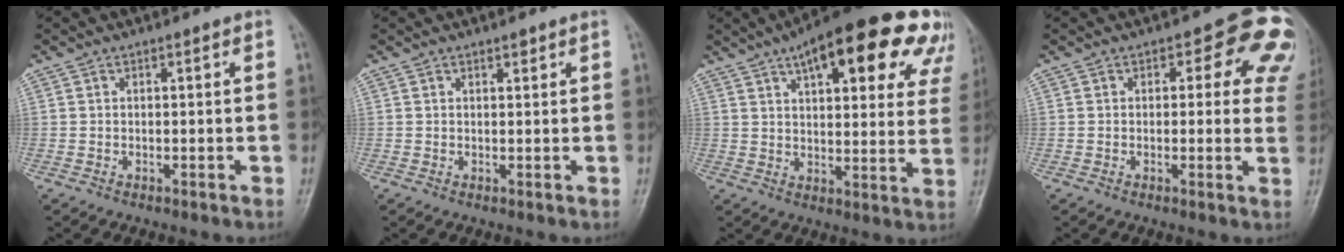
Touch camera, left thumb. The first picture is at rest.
{"total": 1.0, "force": [0.8, 0.3, 0.5], "torque": [-0.006, -0.005, 0.011]}
{"total": 24.9, "force": [13.5, 8.9, 18.9], "torque": [-0.230, -0.006, 0.171]}
{"total": 10.4, "force": [4.2, 5.7, 7.5], "torque": [-0.026, -0.009, 0.031]}